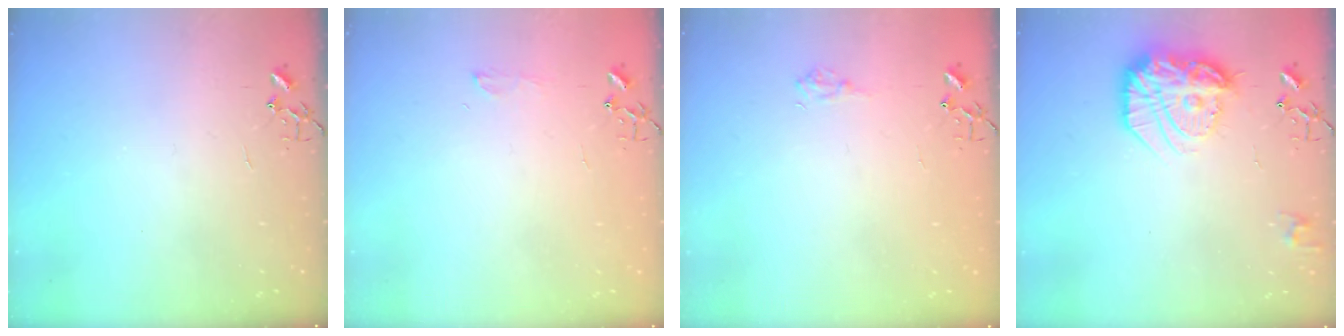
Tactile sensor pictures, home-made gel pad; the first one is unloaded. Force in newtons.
{"total": 6.1, "press": 6.1, "slide": 0.7}
{"total": 5.9, "press": 5.9, "slide": 0.6}
{"total": 20.4, "press": 20.3, "slide": 1.8}